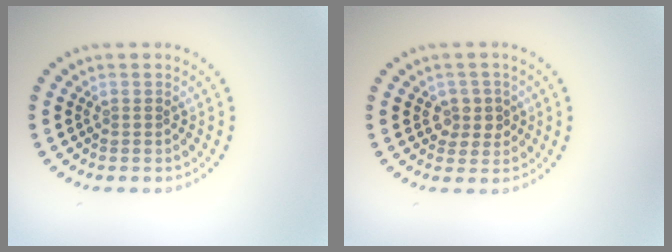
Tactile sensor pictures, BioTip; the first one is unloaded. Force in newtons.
{"total": 2.4, "press": 2.2, "slide": 0.8}